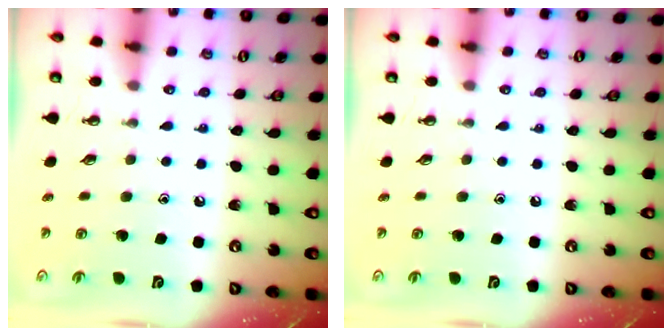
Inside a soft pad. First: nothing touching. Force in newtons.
{"total": 0.0}